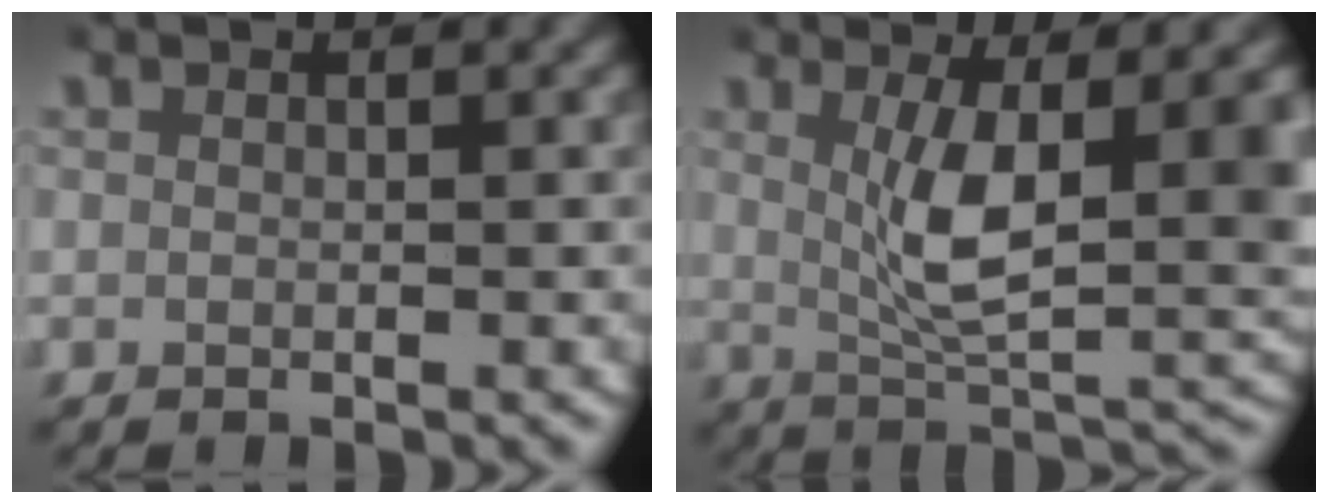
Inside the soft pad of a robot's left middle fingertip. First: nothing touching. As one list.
[{"total": 8.4, "force": [0.7, 3.0, 7.8], "torque": [-0.113, -0.011, 0.016]}]